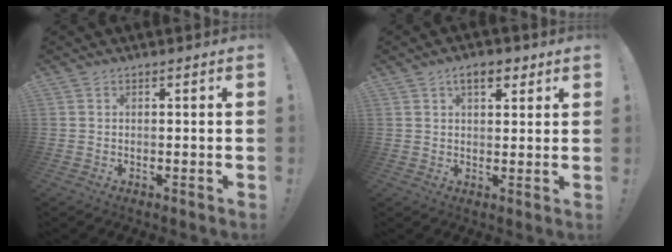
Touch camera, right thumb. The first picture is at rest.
{"total": 5.7, "force": [3.0, 2.9, 3.9], "torque": [-0.056, -0.003, 0.051]}